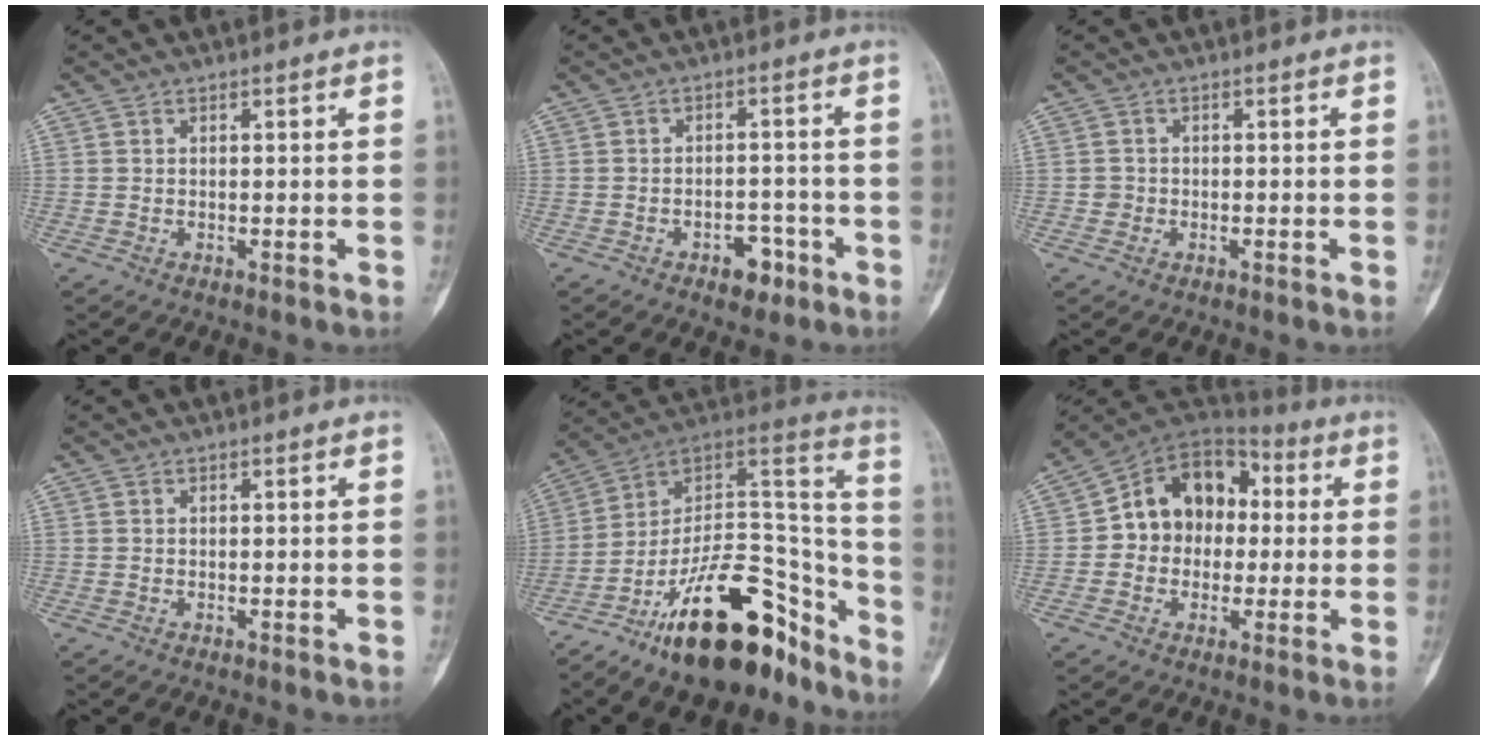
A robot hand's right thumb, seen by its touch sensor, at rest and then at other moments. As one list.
[{"total": 4.9, "force": [-2.7, 3.0, 2.7], "torque": [-0.018, 0.025, -0.036]}, {"total": 1.4, "force": [-0.5, 1.3, 0.2], "torque": [0.004, 0.007, -0.012]}, {"total": 0.0}, {"total": 25.5, "force": [-17.1, 10.8, 15.6], "torque": [-0.179, 0.120, -0.282]}, {"total": 14.3, "force": [0.6, 11.6, 8.5], "torque": [-0.086, 0.040, -0.001]}]